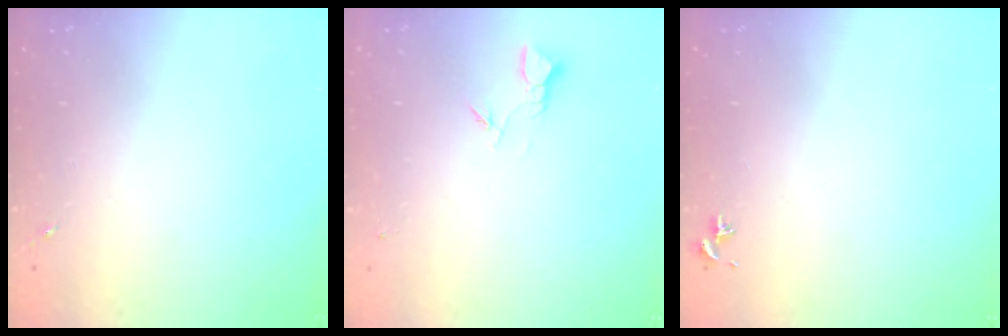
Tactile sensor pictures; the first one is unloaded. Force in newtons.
{"total": 2.7, "press": 2.7, "slide": 0.3}
{"total": 0.7, "press": 0.5, "slide": 0.4}